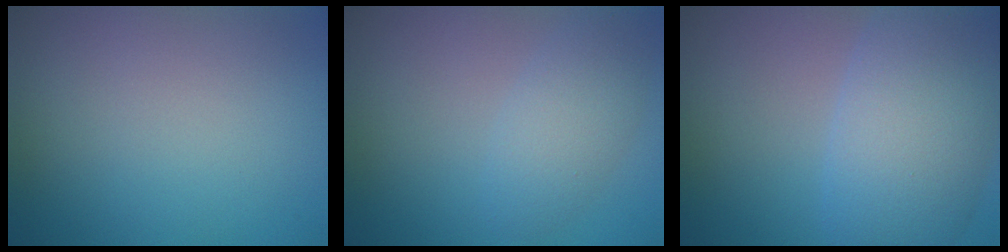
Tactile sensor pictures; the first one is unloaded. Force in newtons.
{"total": 2.9, "press": 2.9, "slide": 0.2}
{"total": 8.2, "press": 8.2, "slide": 0.4}